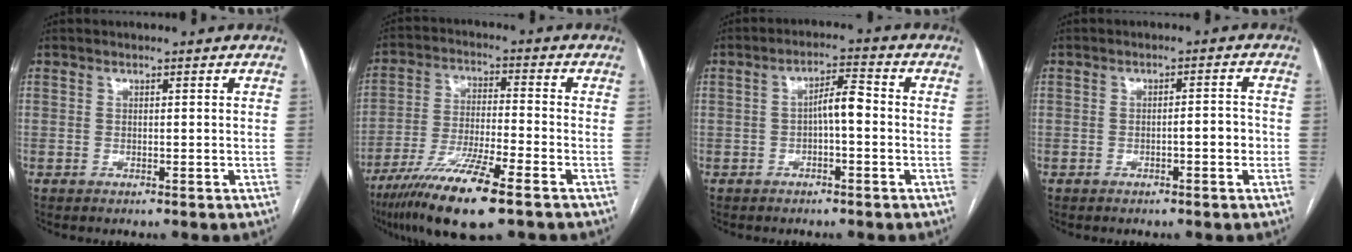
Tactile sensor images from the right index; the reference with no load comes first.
{"total": 13.8, "force": [-8.6, 1.1, 10.7], "torque": [-0.211, -0.034, -0.155]}
{"total": 4.2, "force": [-0.6, 1.1, 4.0], "torque": [-0.065, 0.016, -0.008]}
{"total": 2.9, "force": [-1.1, 0.7, 2.6], "torque": [-0.035, 0.009, -0.015]}